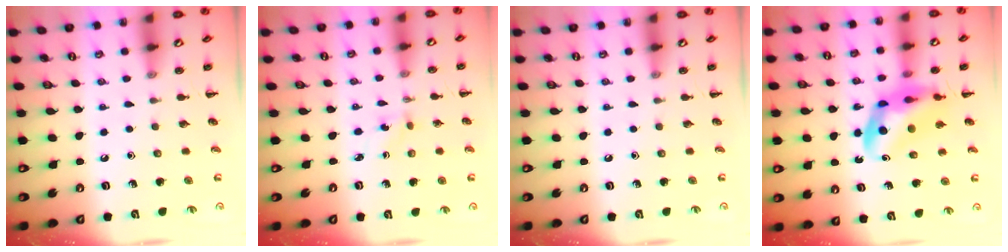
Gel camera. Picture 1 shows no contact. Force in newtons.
{"total": 2.2, "press": 2.1, "slide": 0.8}
{"total": 0.0}
{"total": 12.9, "press": 12.3, "slide": 3.7}